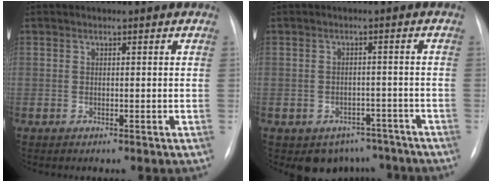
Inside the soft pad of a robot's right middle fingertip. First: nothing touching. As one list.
[{"total": 6.3, "force": [-5.0, 3.8, 0.6], "torque": [0.010, 0.017, -0.060]}]